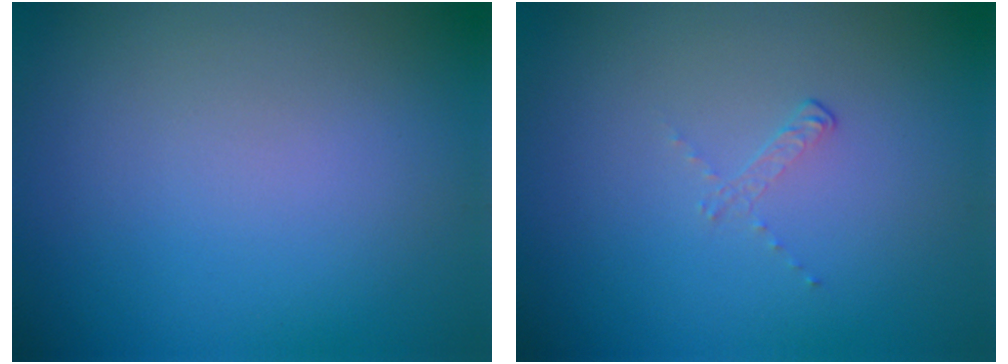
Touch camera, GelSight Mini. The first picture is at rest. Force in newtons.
{"total": 0.8, "press": 0.3, "slide": 0.7}